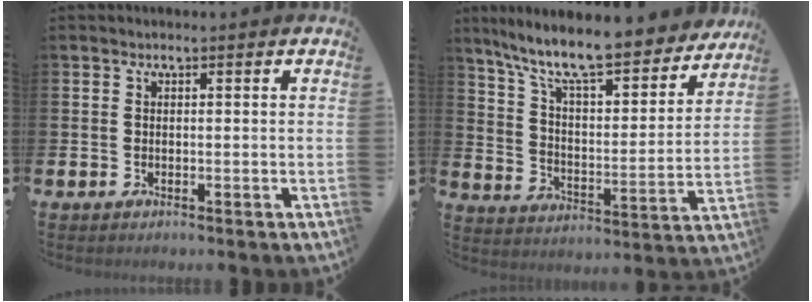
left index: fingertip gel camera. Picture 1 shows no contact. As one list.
[{"total": 11.2, "force": [9.9, 1.9, 4.9], "torque": [-0.124, -0.069, 0.166]}]